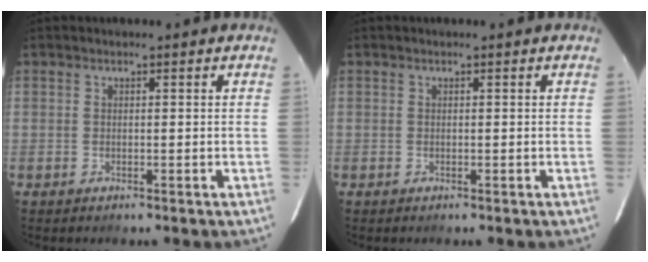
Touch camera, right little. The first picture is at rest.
{"total": 0.0}